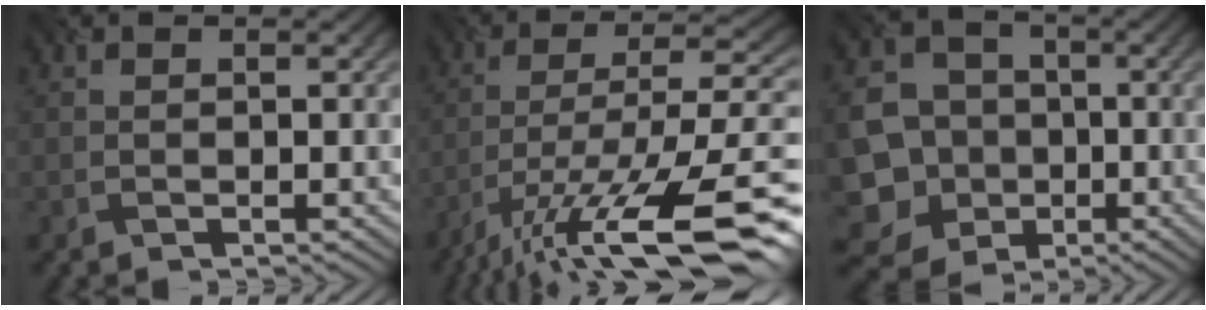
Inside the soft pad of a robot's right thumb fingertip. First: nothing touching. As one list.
[{"total": 16.5, "force": [-9.5, 4.9, 12.5], "torque": [-0.221, -0.005, -0.162]}, {"total": 11.9, "force": [-3.7, 10.6, 3.9], "torque": [-0.121, -0.040, -0.089]}]